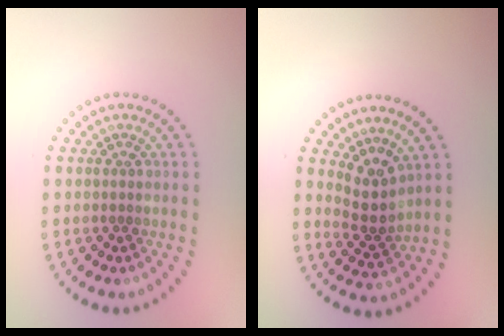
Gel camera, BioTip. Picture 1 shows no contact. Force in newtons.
{"total": 2.9, "press": 2.2, "slide": 1.9}